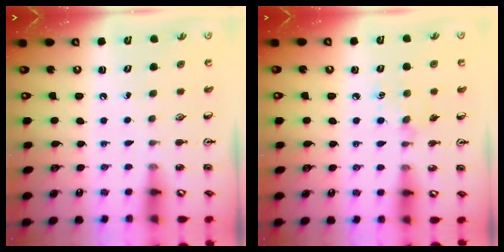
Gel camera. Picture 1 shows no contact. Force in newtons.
{"total": 5.3, "press": 5.3, "slide": 0.7}